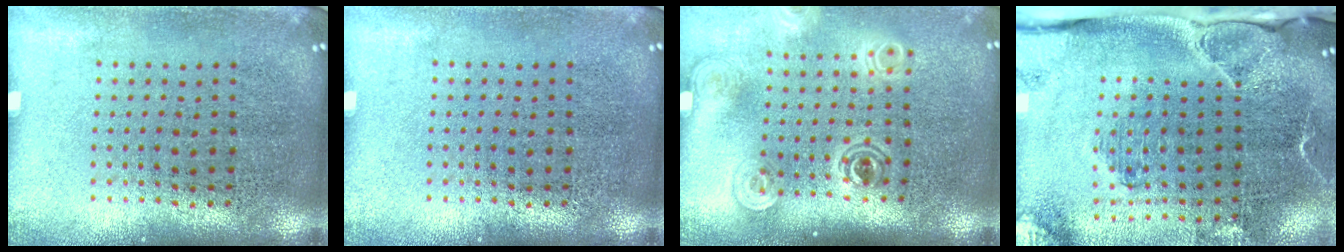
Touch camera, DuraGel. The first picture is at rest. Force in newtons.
{"total": 0.0}
{"total": 1.9, "press": 1.4, "slide": 1.2}
{"total": 3.0, "press": 2.3, "slide": 1.9}